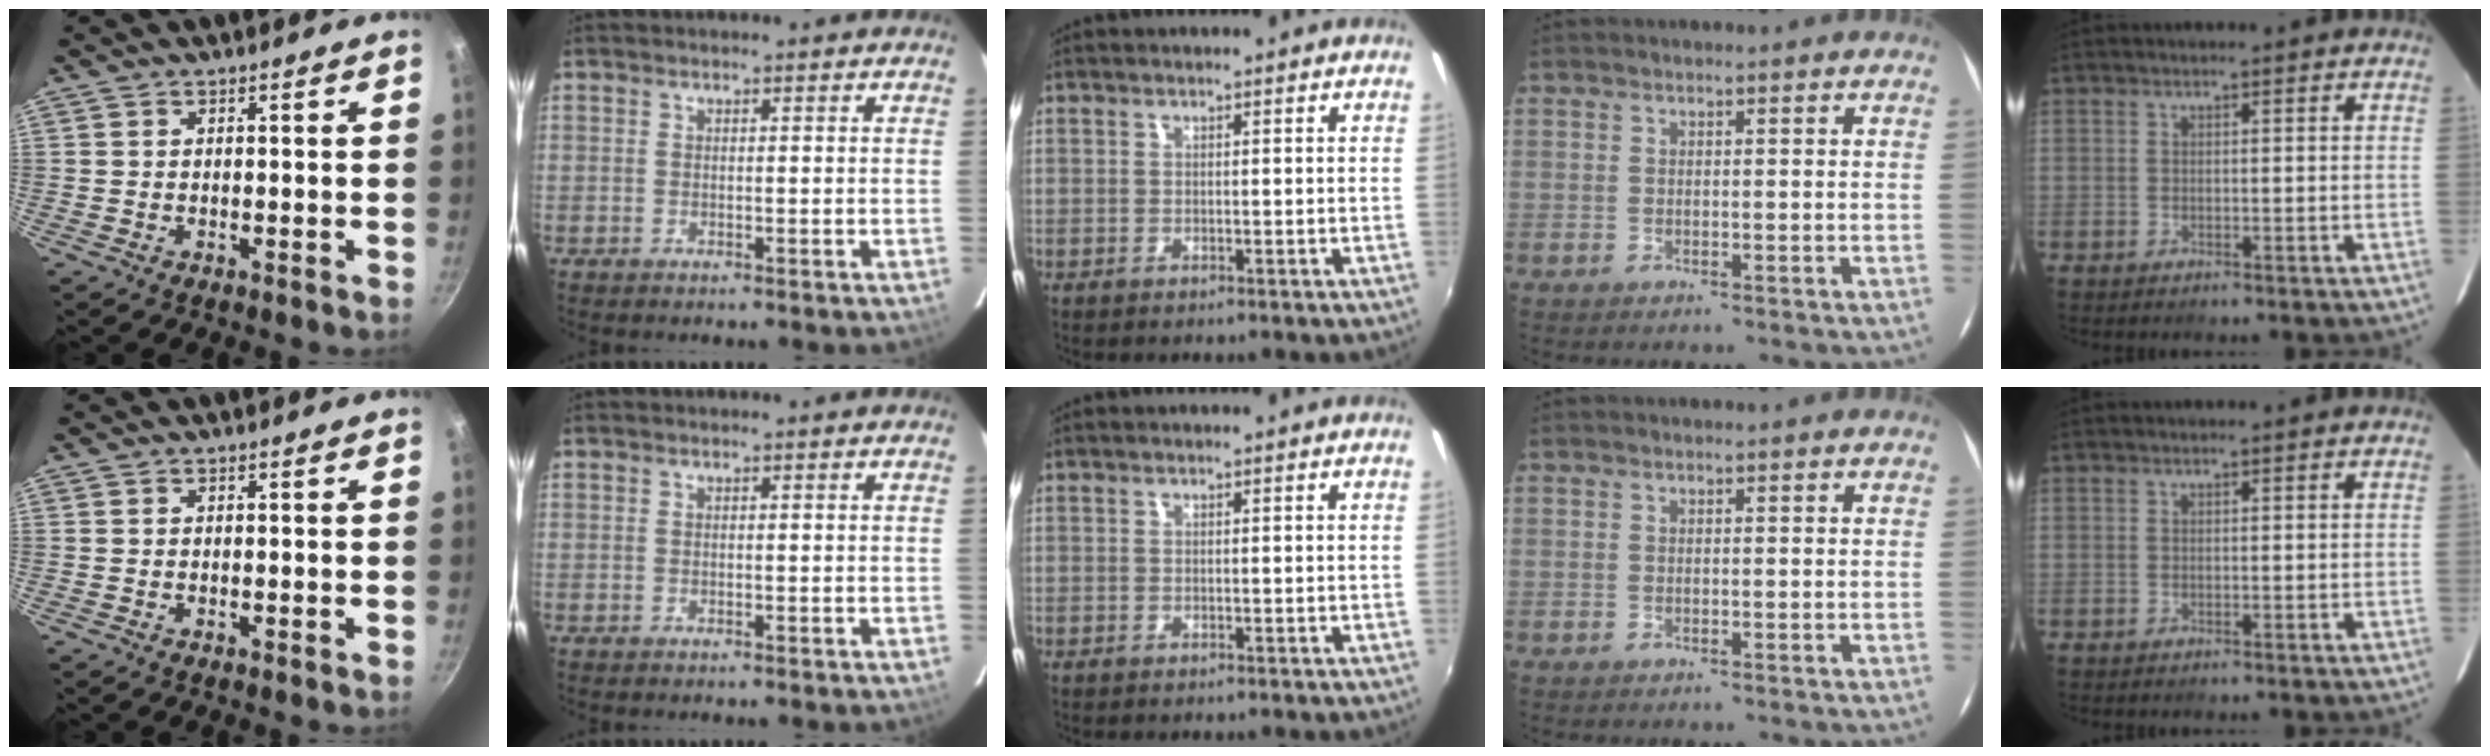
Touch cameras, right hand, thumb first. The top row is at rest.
{}